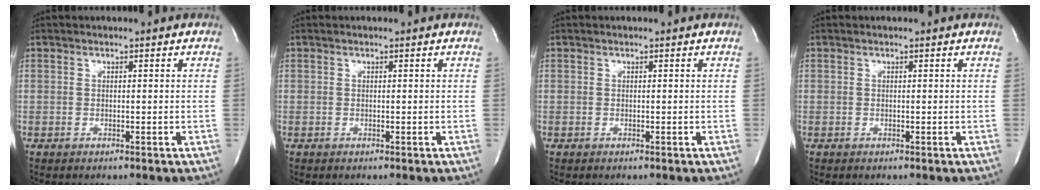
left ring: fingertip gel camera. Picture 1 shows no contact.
{"total": 0.0}
{"total": 0.0}
{"total": 0.0}